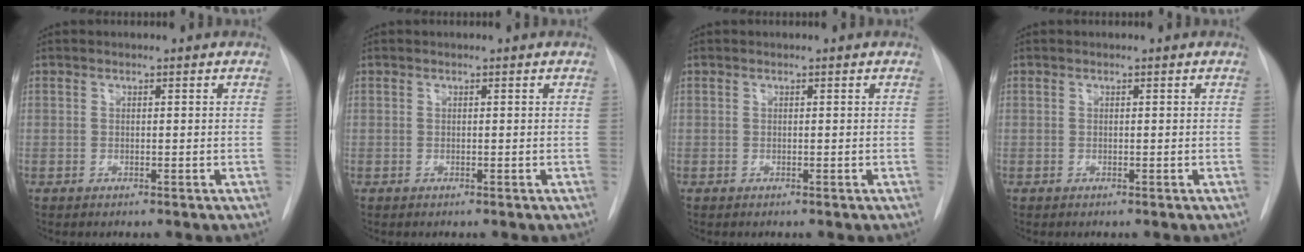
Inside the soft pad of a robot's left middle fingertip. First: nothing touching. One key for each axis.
{"total": 0.0}
{"total": 0.0}
{"total": 0.0}